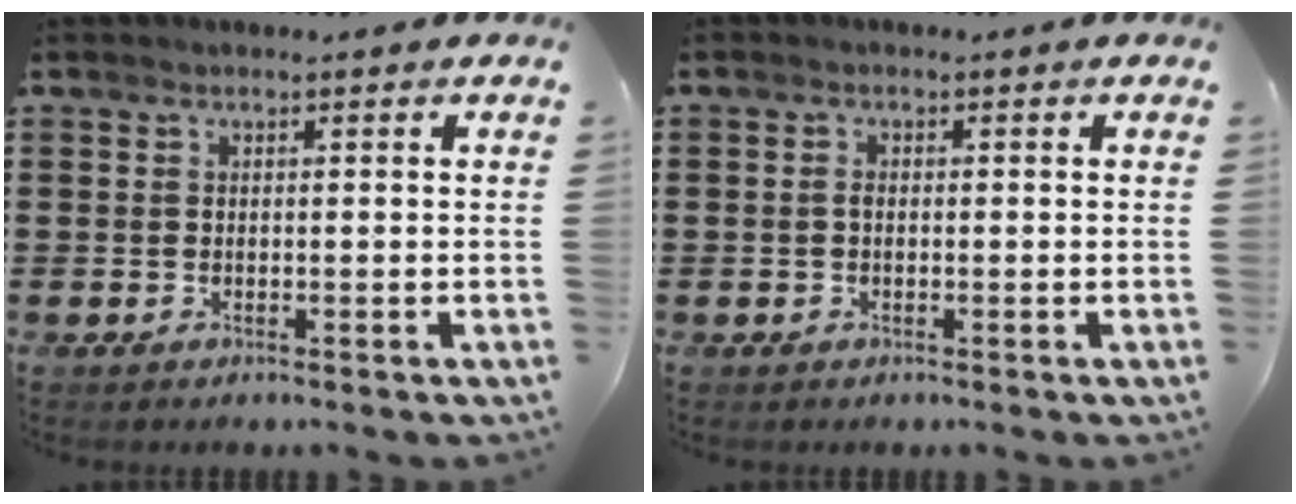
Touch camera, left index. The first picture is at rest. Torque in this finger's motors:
{"motor_torque": [0.30, 0.60, -0.10, -0.15]}